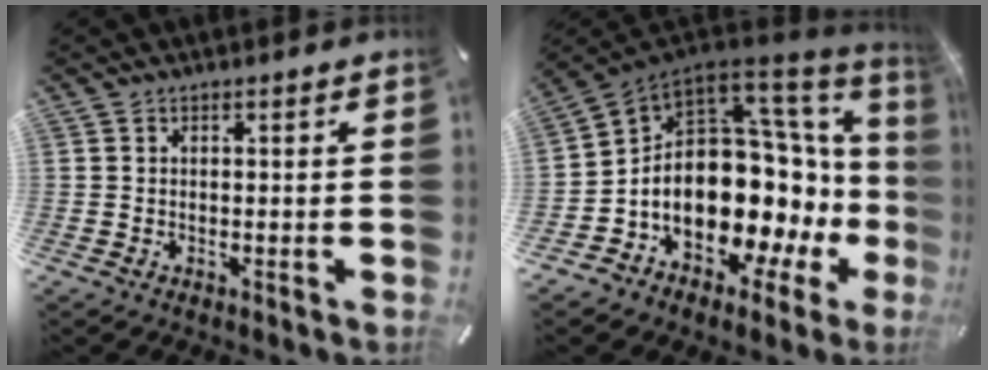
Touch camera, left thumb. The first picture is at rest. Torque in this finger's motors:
{"motor_torque": [0.78, 3.14, 2.77, 0.00, 0.66]}